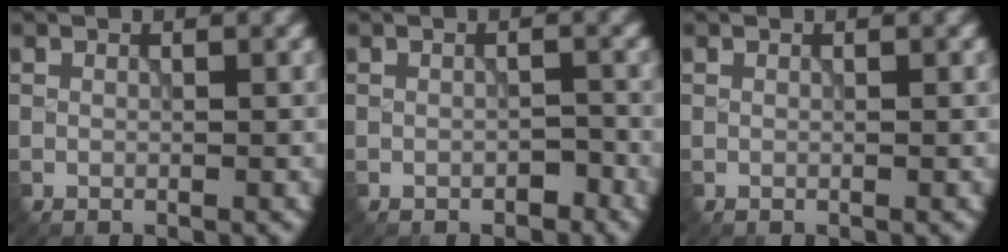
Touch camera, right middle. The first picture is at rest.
{"total": 1.1, "force": [-0.8, 0.6, 0.5], "torque": [-0.010, -0.002, -0.012]}
{"total": 0.0}